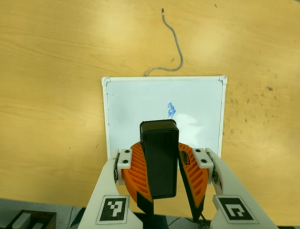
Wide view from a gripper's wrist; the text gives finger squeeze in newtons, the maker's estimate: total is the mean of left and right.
{"total": 10.7, "left": 10.3, "right": 11.2}